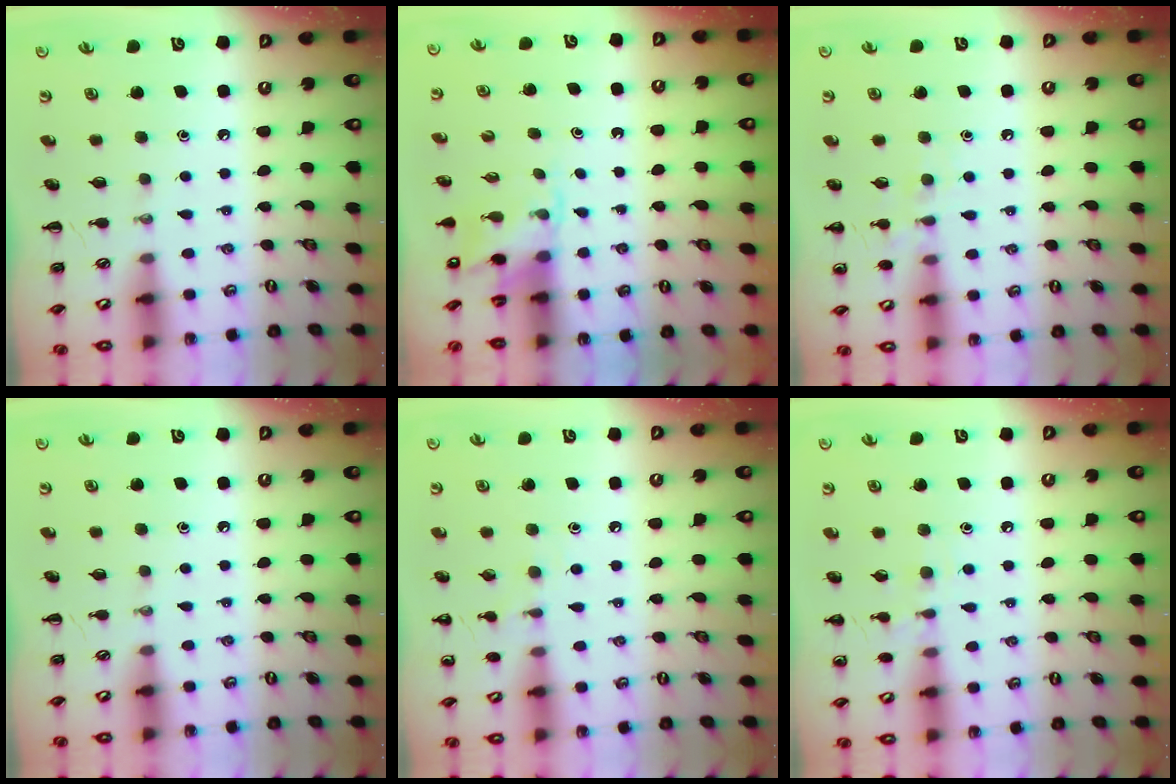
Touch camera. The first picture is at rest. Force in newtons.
{"total": 2.5, "press": 2.3, "slide": 1.0}
{"total": 6.5, "press": 6.4, "slide": 1.3}
{"total": 0.0}
{"total": 6.0, "press": 5.7, "slide": 1.9}
{"total": 6.9, "press": 6.7, "slide": 1.9}